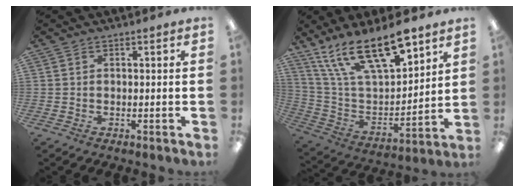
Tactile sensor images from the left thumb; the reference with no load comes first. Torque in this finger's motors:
{"motor_torque": [0.80, 0.67, 1.31, -1.47, 0.11]}